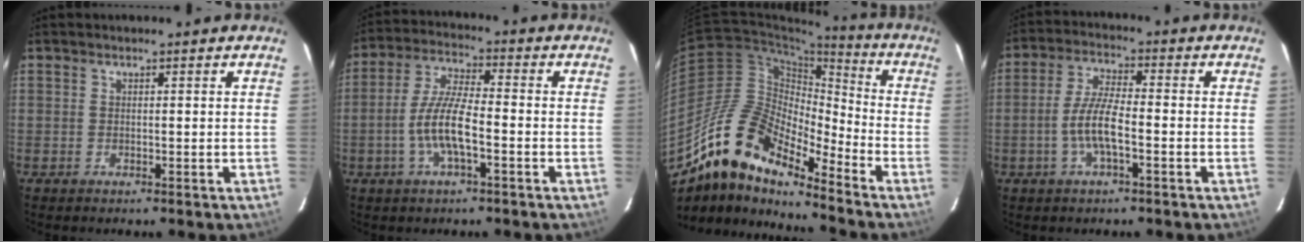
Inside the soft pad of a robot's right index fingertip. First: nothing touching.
{"total": 9.1, "force": [-3.0, 2.0, 8.4], "torque": [-0.174, 0.002, -0.059]}
{"total": 16.9, "force": [-13.3, 4.7, 9.3], "torque": [-0.151, -0.007, -0.262]}
{"total": 7.1, "force": [-2.4, 1.5, 6.5], "torque": [-0.135, 0.003, -0.047]}